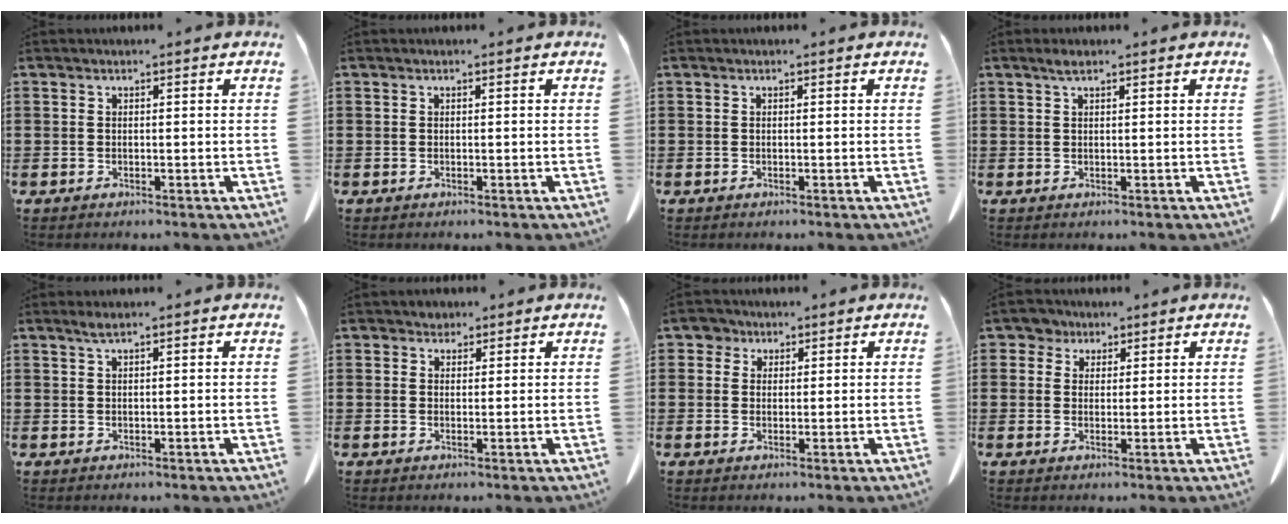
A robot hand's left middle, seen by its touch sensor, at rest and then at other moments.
{"total": 0.0}
{"total": 0.0}
{"total": 1.3, "force": [0.8, 0.3, 1.0], "torque": [-0.021, 0.002, 0.014]}
{"total": 1.3, "force": [0.9, 0.0, 1.0], "torque": [-0.020, 0.000, 0.016]}
{"total": 1.7, "force": [1.4, 0.9, 0.1], "torque": [0.000, 0.001, 0.027]}
{"total": 2.8, "force": [1.7, 2.2, 0.6], "torque": [-0.016, 0.009, 0.028]}
{"total": 3.3, "force": [2.1, 2.5, 0.7], "torque": [-0.022, 0.010, 0.036]}